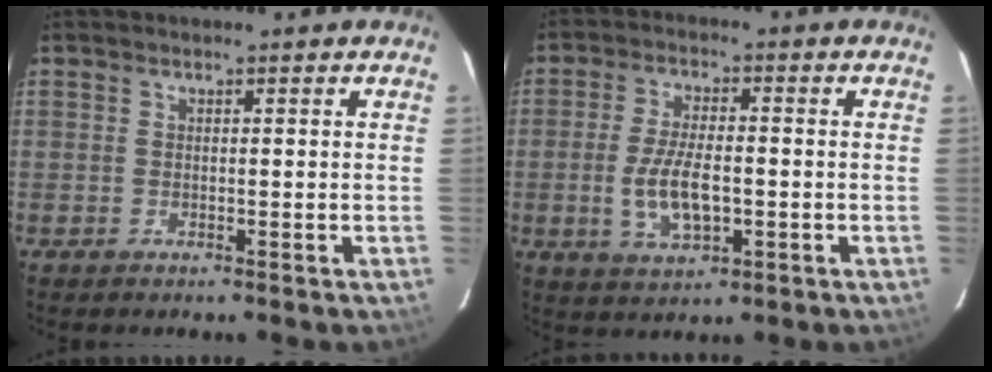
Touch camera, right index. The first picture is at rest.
{"total": 8.6, "force": [-1.7, 3.6, 7.6], "torque": [-0.154, -0.005, -0.027]}